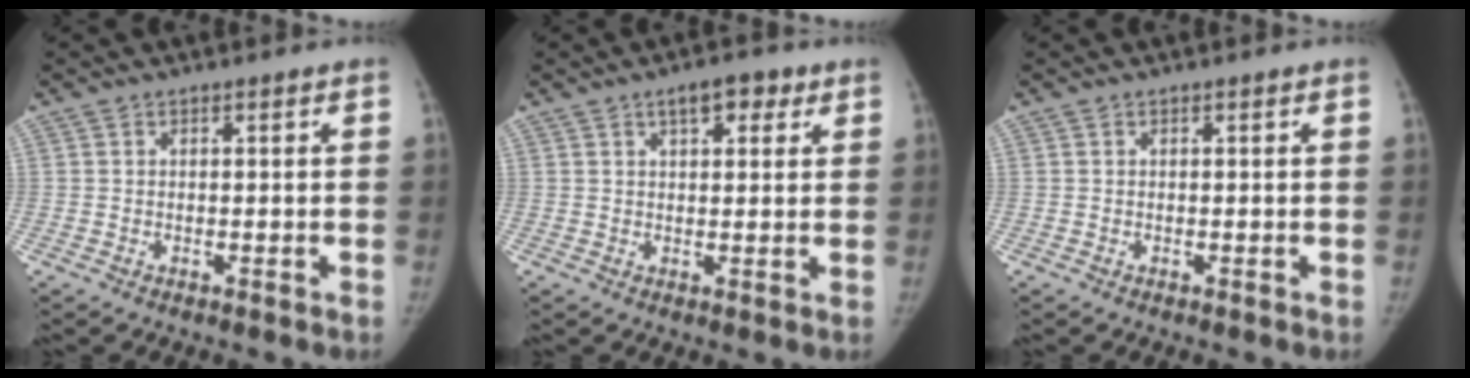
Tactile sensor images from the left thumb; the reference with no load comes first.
{"total": 5.3, "force": [2.9, 2.5, 3.7], "torque": [-0.034, -0.006, 0.038]}
{"total": 0.0}